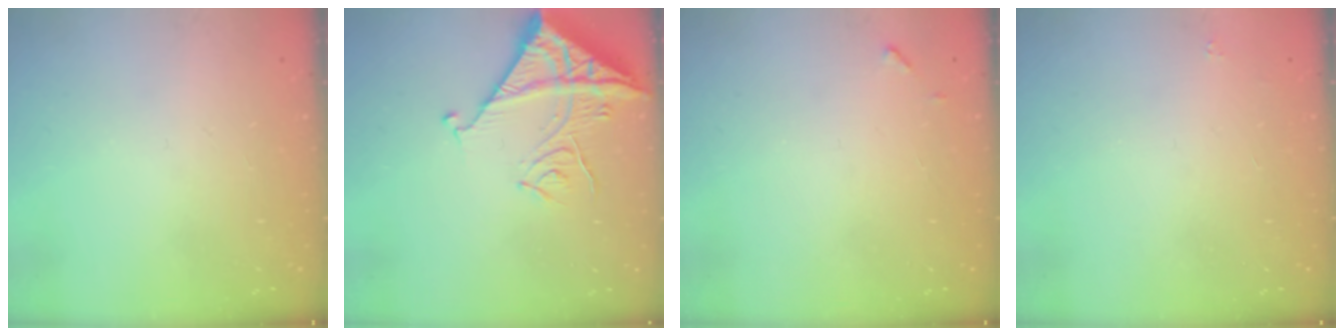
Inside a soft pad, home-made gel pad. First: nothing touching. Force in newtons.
{"total": 13.7, "press": 13.6, "slide": 1.1}
{"total": 4.6, "press": 4.6, "slide": 0.3}
{"total": 1.6, "press": 1.5, "slide": 0.2}